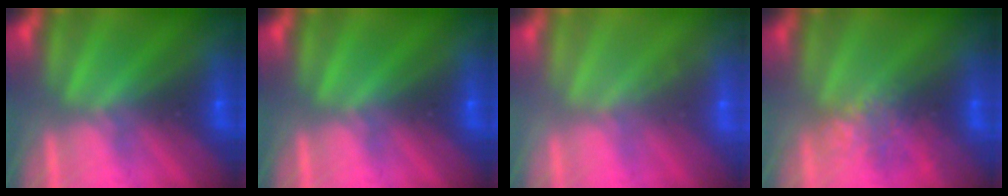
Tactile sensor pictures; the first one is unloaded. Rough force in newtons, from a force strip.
{"total": 0.0}
{"total": 1.8}
{"total": 2.6}